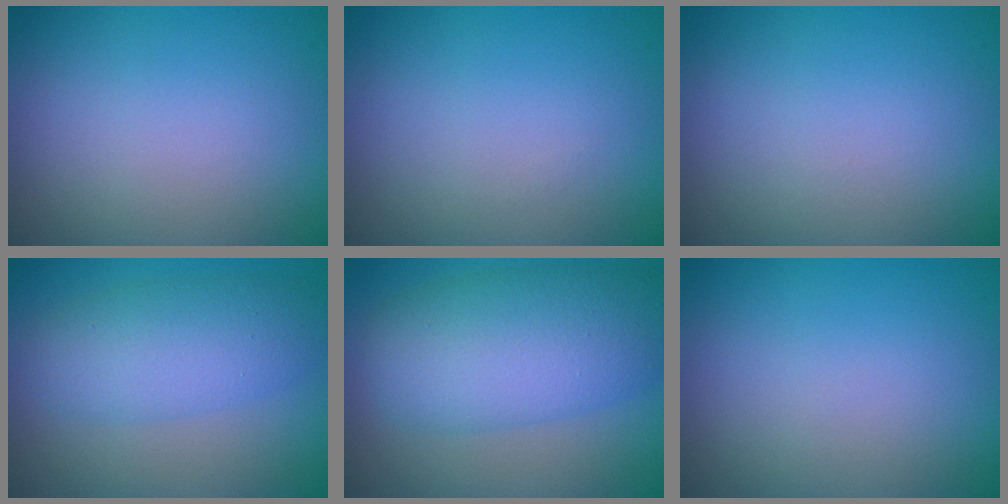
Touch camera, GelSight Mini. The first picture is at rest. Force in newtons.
{"total": 0.0}
{"total": 0.0}
{"total": 5.1, "press": 5.1, "slide": 0.1}
{"total": 8.3, "press": 8.3, "slide": 0.2}
{"total": 0.0}